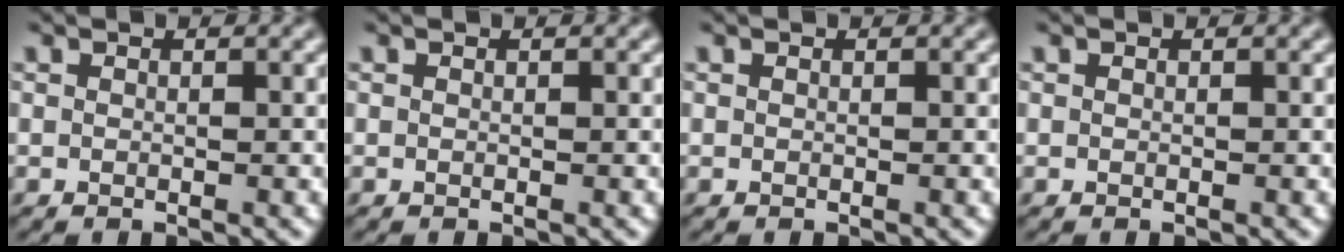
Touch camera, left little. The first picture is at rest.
{"total": 0.0}
{"total": 0.0}
{"total": 0.0}